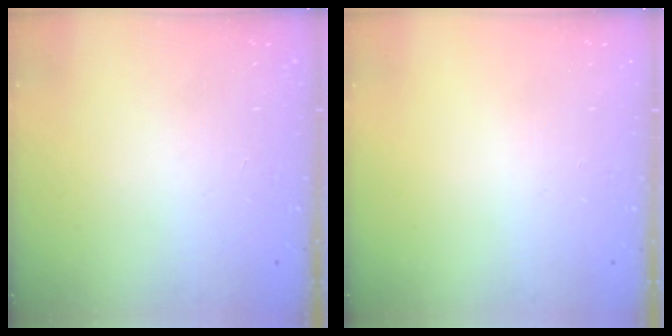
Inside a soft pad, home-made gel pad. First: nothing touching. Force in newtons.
{"total": 0.0}